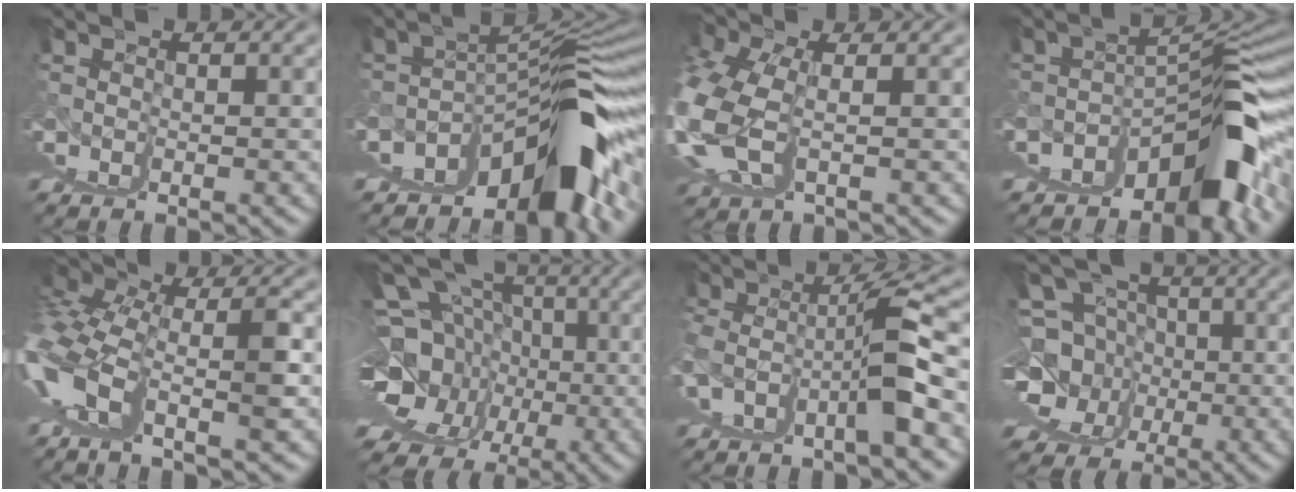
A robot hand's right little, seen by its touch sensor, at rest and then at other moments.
{"total": 12.2, "force": [-0.1, 1.9, 12.0], "torque": [-0.123, 0.032, 0.008]}
{"total": 2.0, "force": [1.1, 0.6, 1.5], "torque": [-0.043, -0.009, 0.029]}
{"total": 9.8, "force": [-0.7, 1.4, 9.7], "torque": [-0.099, 0.030, -0.005]}
{"total": 5.6, "force": [3.4, -2.7, 3.6], "torque": [-0.052, 0.022, 0.056]}
{"total": 13.0, "force": [4.4, 7.3, 9.8], "torque": [-0.122, 0.005, 0.075]}
{"total": 4.2, "force": [0.5, 0.8, 4.1], "torque": [-0.088, 0.007, 0.018]}
{"total": 10.4, "force": [2.4, 7.2, 7.2], "torque": [-0.098, -0.022, 0.053]}